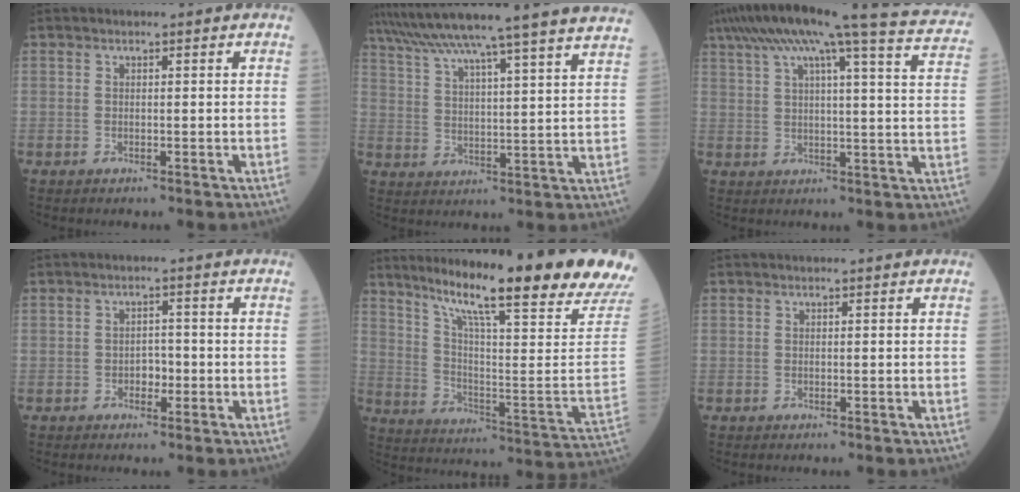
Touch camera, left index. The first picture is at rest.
{"total": 26.4, "force": [23.8, -2.0, 11.2], "torque": [-0.193, -0.037, 0.318]}
{"total": 25.8, "force": [21.2, 0.4, 14.8], "torque": [-0.243, -0.006, 0.265]}
{"total": 2.1, "force": [-0.8, 1.4, 1.4], "torque": [-0.016, 0.006, -0.015]}
{"total": 25.4, "force": [19.7, -1.0, 16.0], "torque": [-0.252, -0.067, 0.273]}
{"total": 0.0}